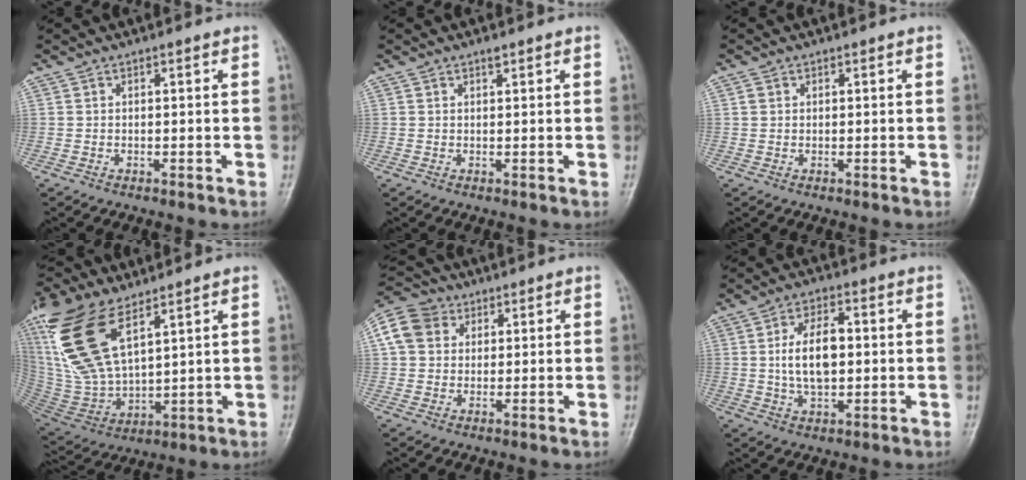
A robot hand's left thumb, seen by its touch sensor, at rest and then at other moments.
{"total": 0.8, "force": [0.6, 0.3, 0.5], "torque": [-0.007, -0.003, 0.010]}
{"total": 1.2, "force": [0.3, 1.0, 0.4], "torque": [-0.004, 0.001, 0.006]}
{"total": 20.7, "force": [10.6, 9.4, 15.0], "torque": [-0.330, -0.036, 0.222]}
{"total": 10.0, "force": [3.1, 8.2, 4.9], "torque": [-0.087, 0.016, 0.047]}
{"total": 9.3, "force": [0.5, 5.0, 7.7], "torque": [-0.135, 0.005, 0.010]}